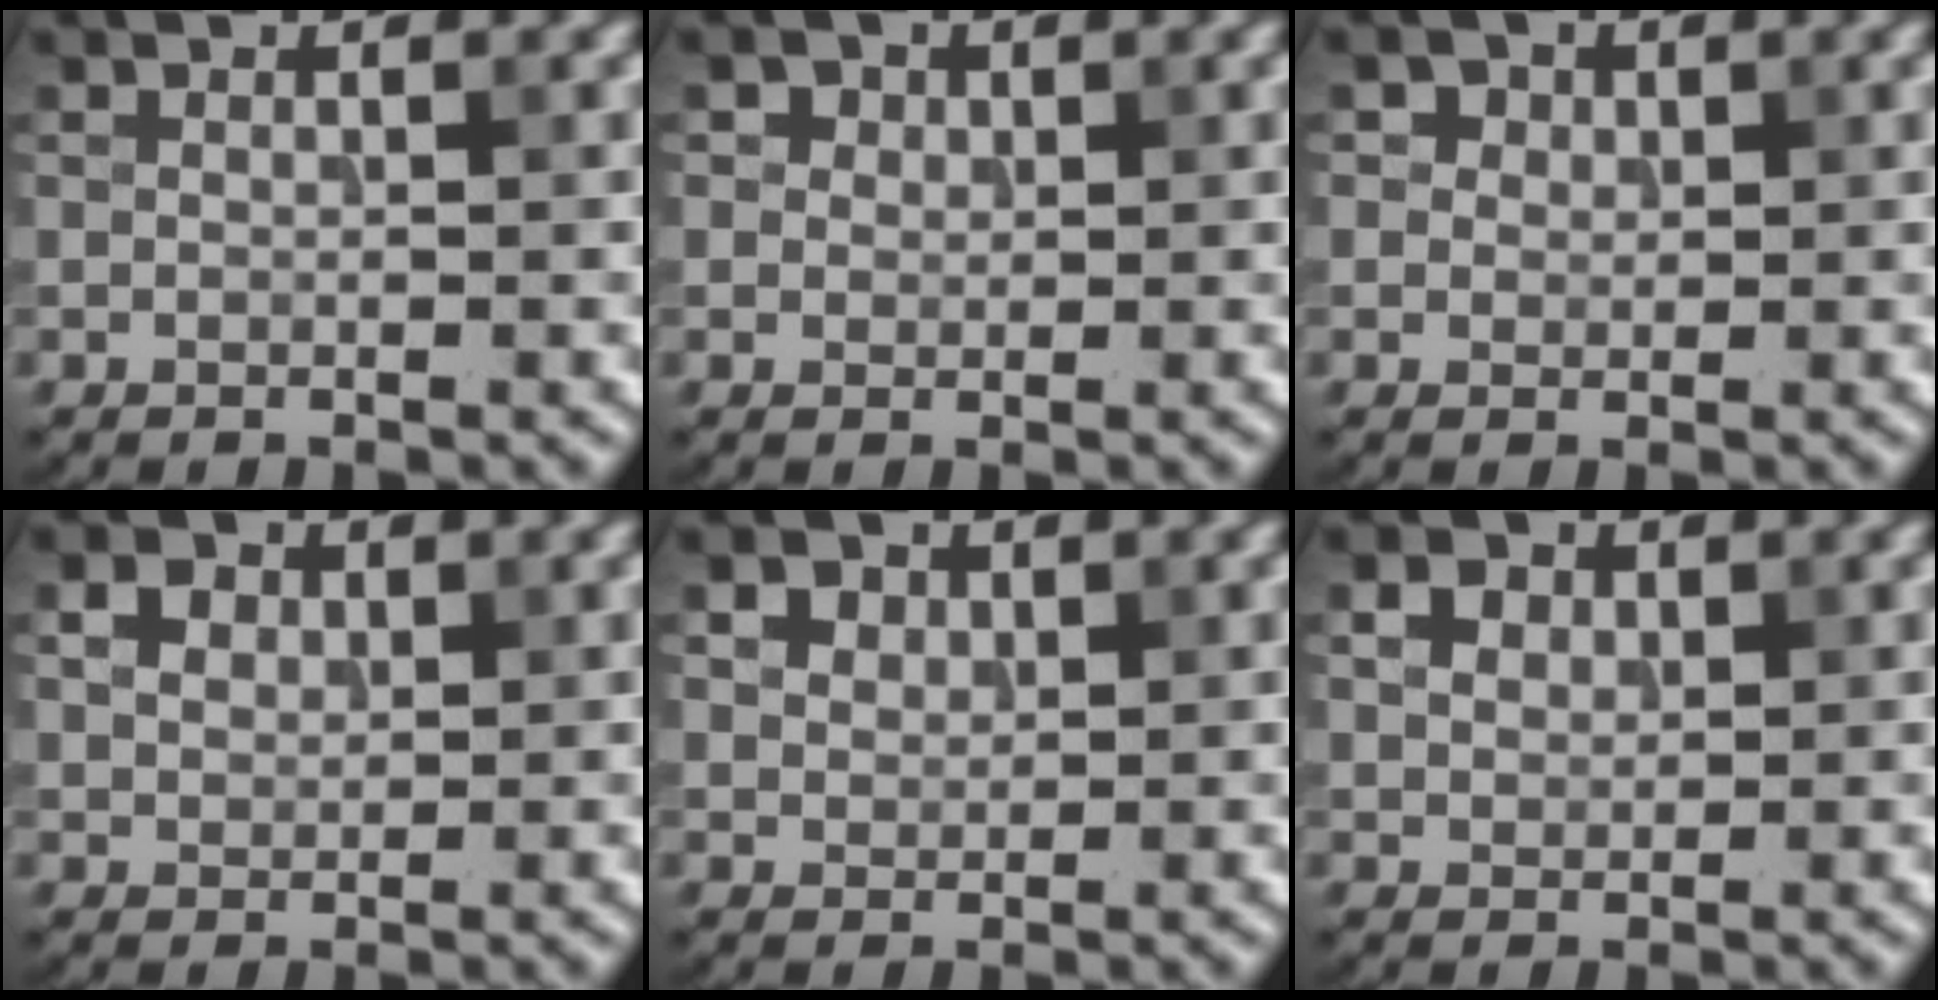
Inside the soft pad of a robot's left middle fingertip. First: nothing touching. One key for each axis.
{"total": 2.6, "fx": 1.5, "fy": 1.8, "fz": 1.0, "tx": -0.021, "ty": 0.003, "tz": 0.017}
{"total": 2.9, "fx": 1.6, "fy": 2.1, "fz": 1.1, "tx": -0.021, "ty": 0.005, "tz": 0.018}
{"total": 2.2, "fx": 0.9, "fy": 1.7, "fz": 1.0, "tx": -0.018, "ty": -0.005, "tz": 0.022}
{"total": 5.3, "fx": 3.1, "fy": 3.6, "fz": 2.4, "tx": -0.057, "ty": 0.011, "tz": 0.046}
{"total": 2.5, "fx": 1.3, "fy": 1.8, "fz": 1.1, "tx": -0.028, "ty": 0.000, "tz": 0.027}